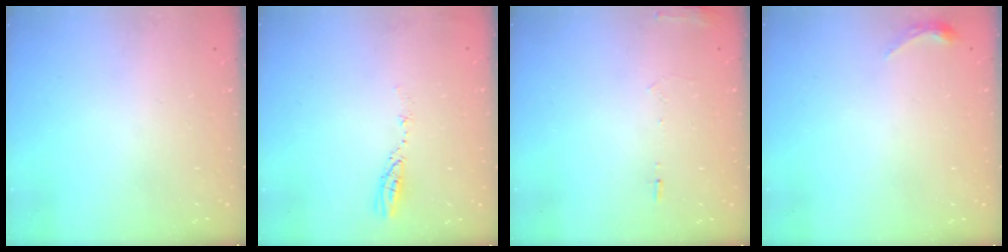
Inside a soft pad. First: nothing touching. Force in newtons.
{"total": 3.5, "press": 3.5, "slide": 0.3}
{"total": 6.4, "press": 6.2, "slide": 1.5}
{"total": 3.4, "press": 3.3, "slide": 0.6}